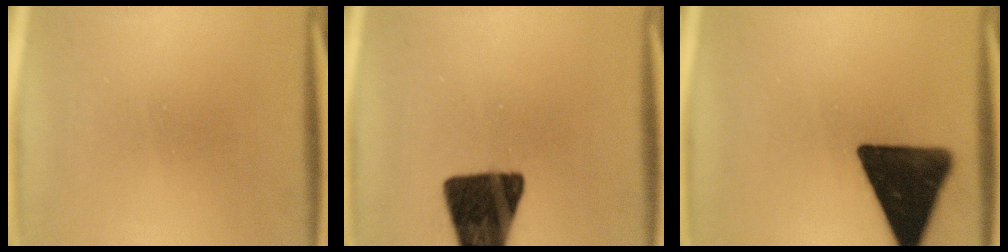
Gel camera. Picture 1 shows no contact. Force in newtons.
{"total": 17.5}
{"total": 16.8}